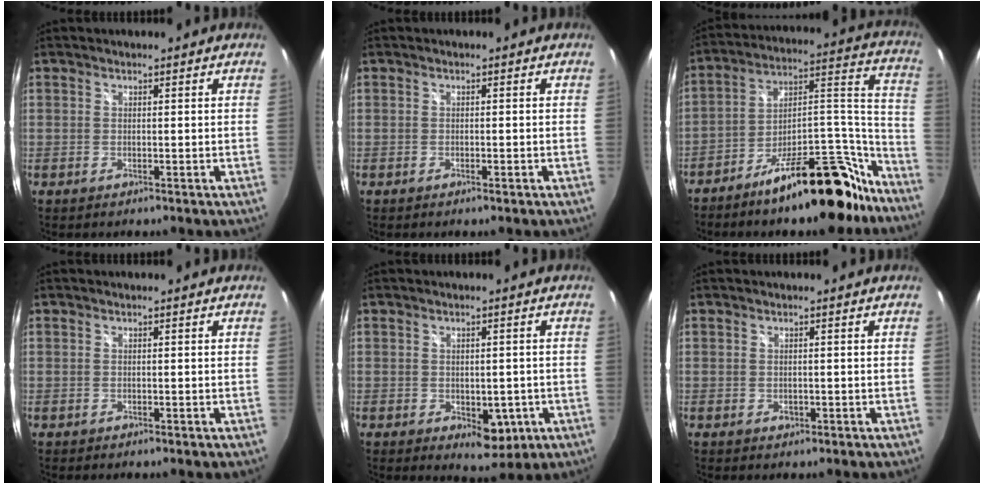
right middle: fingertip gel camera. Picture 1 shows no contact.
{"total": 0.7, "force": [-0.5, 0.1, 0.5], "torque": [-0.008, 0.003, -0.007]}
{"total": 22.0, "force": [-17.1, 6.9, 12.1], "torque": [-0.142, 0.058, -0.246]}
{"total": 0.0}
{"total": 6.4, "force": [-2.2, 3.9, 4.6], "torque": [-0.063, -0.010, -0.021]}
{"total": 1.1, "force": [-0.4, 0.9, 0.5], "torque": [-0.005, -0.002, -0.007]}